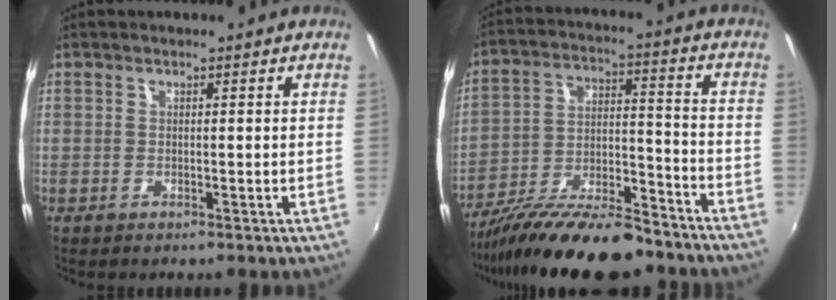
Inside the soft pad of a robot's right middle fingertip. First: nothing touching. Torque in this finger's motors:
{"motor_torque": [1.09, -1.05, 0.33, 0.08]}